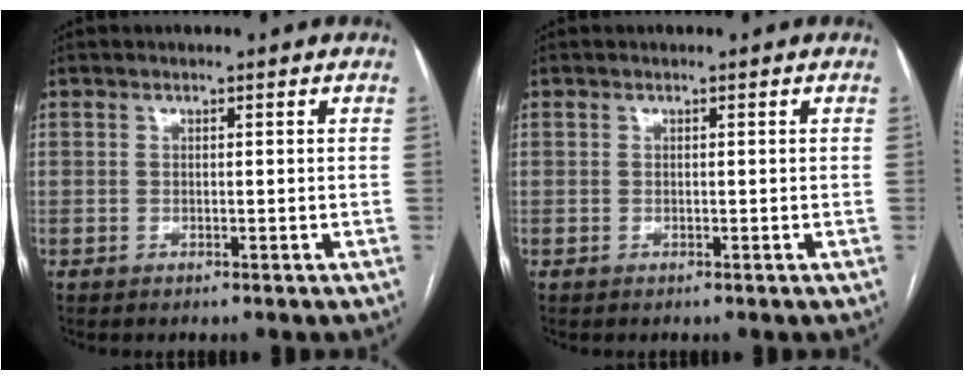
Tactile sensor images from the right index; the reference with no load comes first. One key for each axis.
{"total": 0.0}